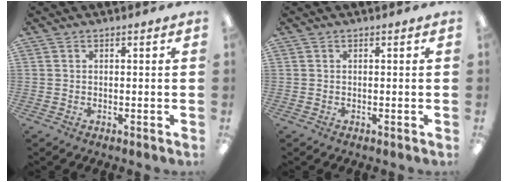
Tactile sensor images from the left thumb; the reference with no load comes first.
{"total": 0.0}